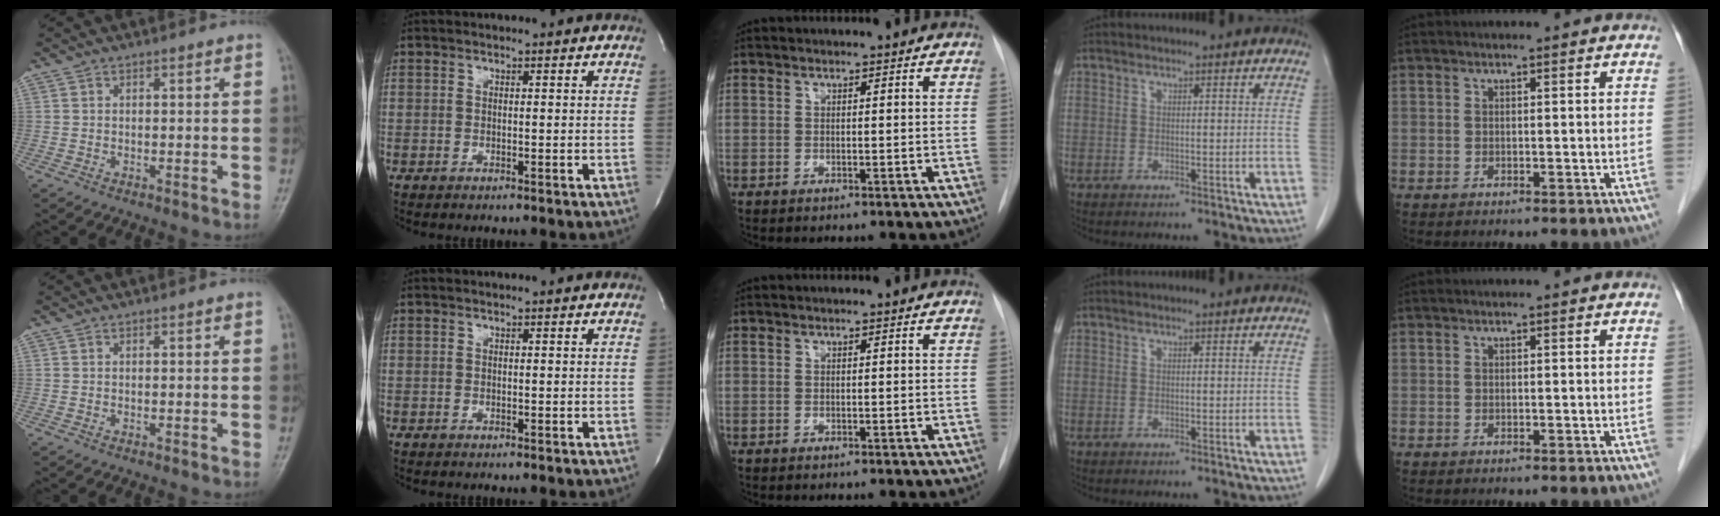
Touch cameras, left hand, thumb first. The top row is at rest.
{}